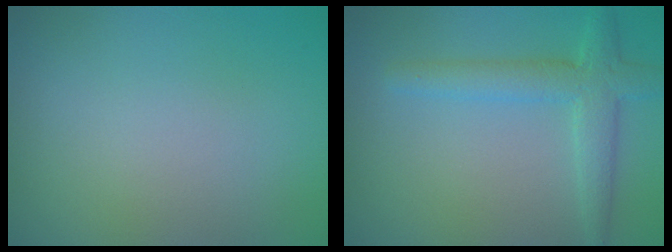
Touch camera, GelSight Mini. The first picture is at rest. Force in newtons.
{"total": 3.5, "press": 3.5, "slide": 0.2}